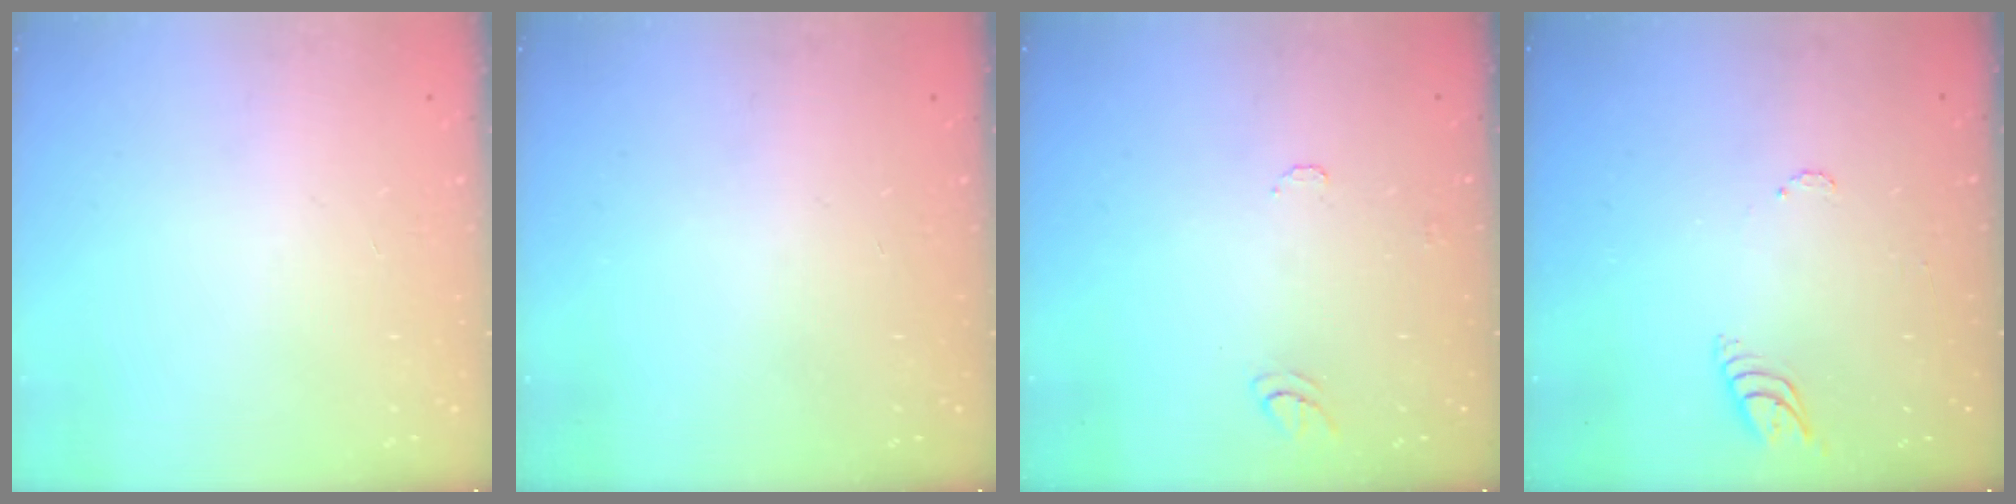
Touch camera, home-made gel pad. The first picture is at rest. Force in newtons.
{"total": 0.0}
{"total": 5.4, "press": 5.4, "slide": 0.6}
{"total": 5.1, "press": 5.0, "slide": 0.5}